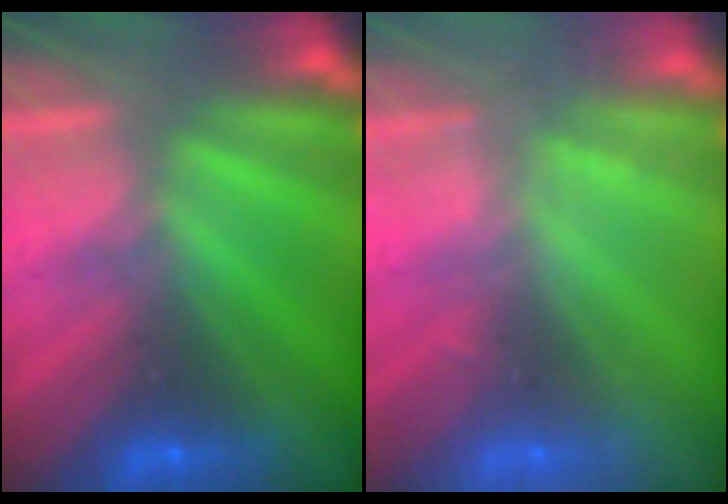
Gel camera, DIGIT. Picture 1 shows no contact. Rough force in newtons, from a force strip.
{"total": 2.3}